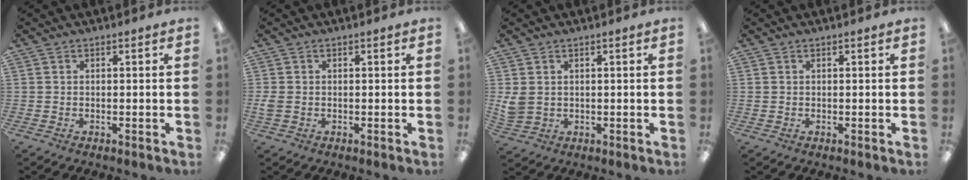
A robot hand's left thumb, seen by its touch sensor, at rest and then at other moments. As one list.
[{"total": 2.0, "force": [-0.2, 1.5, 1.4], "torque": [-0.023, 0.005, -0.003]}, {"total": 3.7, "force": [1.1, 3.0, 1.9], "torque": [-0.030, 0.002, 0.024]}, {"total": 0.0}]